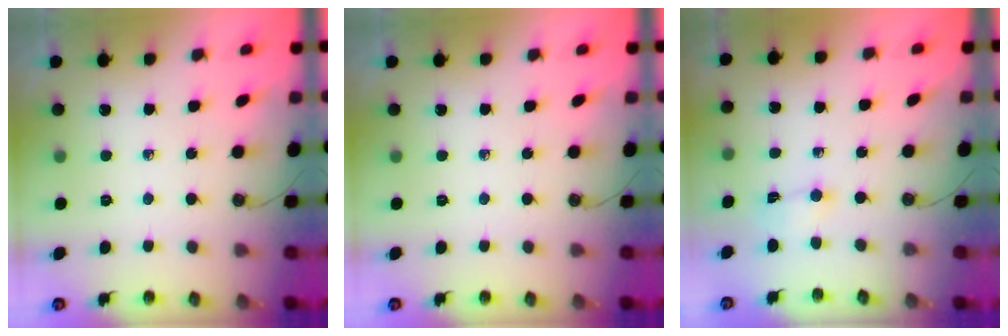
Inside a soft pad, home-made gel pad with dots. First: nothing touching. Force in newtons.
{"total": 0.0}
{"total": 1.5, "press": 1.3, "slide": 0.7}